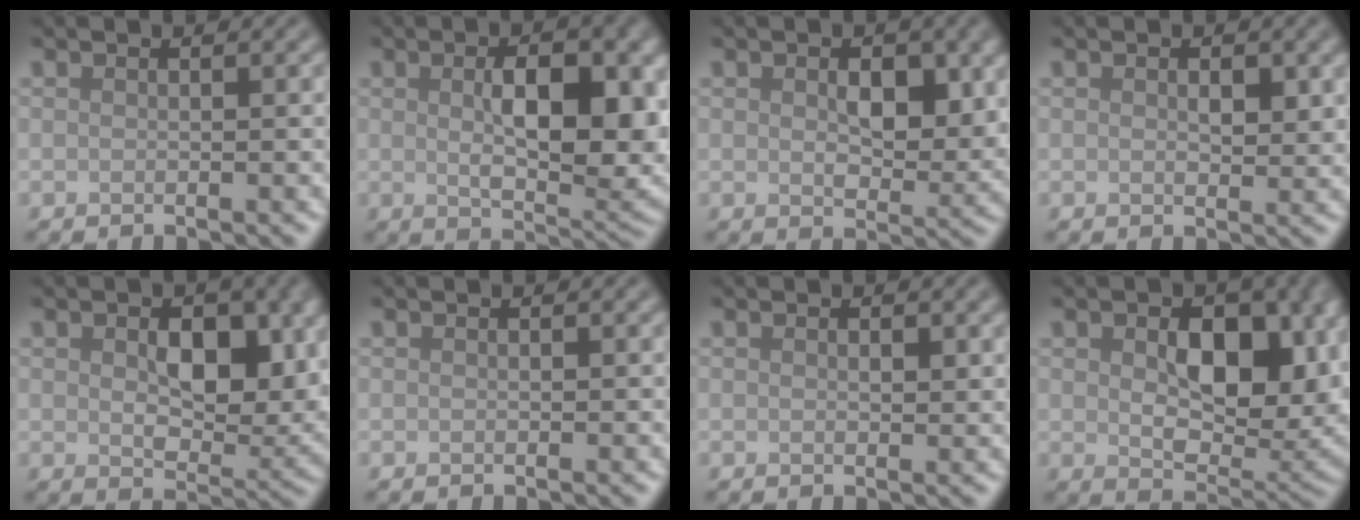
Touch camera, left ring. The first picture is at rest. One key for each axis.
{"total": 9.6, "fx": 0.9, "fy": 4.5, "fz": 8.5, "tx": -0.121, "ty": -0.007, "tz": 0.023}
{"total": 4.5, "fx": 0.9, "fy": 2.7, "fz": 3.5, "tx": -0.052, "ty": -0.010, "tz": 0.018}
{"total": 1.9, "fx": 0.6, "fy": 1.1, "fz": 1.4, "tx": -0.019, "ty": -0.006, "tz": 0.011}
{"total": 7.0, "fx": 1.3, "fy": 4.3, "fz": 5.3, "tx": -0.075, "ty": -0.016, "tz": 0.026}
{"total": 0.0}
{"total": 1.0, "fx": 0.4, "fy": 0.5, "fz": 0.7, "tx": -0.009, "ty": -0.003, "tz": 0.006}
{"total": 9.4, "fx": 1.7, "fy": 5.7, "fz": 7.3, "tx": -0.109, "ty": -0.017, "tz": 0.031}